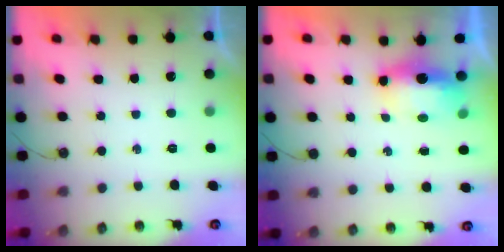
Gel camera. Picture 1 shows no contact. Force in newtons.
{"total": 14.9, "press": 8.9, "slide": 11.9}